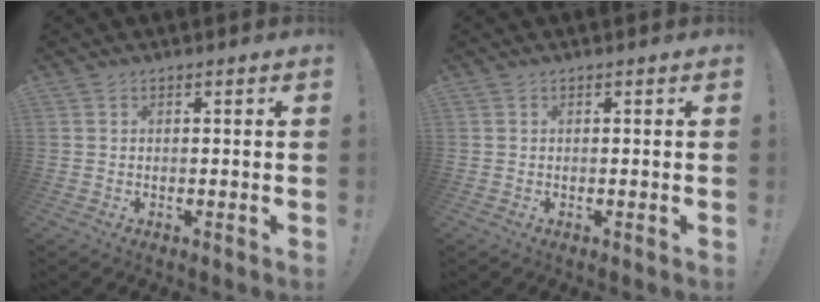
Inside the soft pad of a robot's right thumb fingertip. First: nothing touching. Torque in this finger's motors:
{"motor_torque": [0.00, 0.00, 0.00, 0.00, 0.00]}